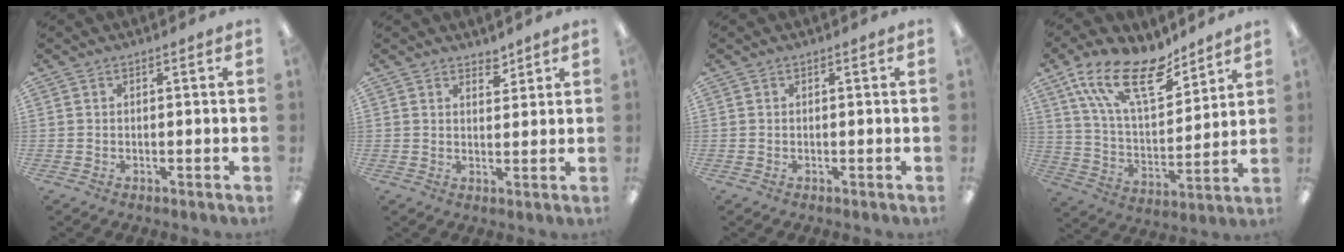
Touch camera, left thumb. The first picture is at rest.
{"total": 3.3, "force": [2.9, 1.4, 0.8], "torque": [0.005, -0.020, 0.049]}
{"total": 0.0}
{"total": 20.3, "force": [13.4, 8.4, 12.7], "torque": [-0.239, -0.068, 0.236]}